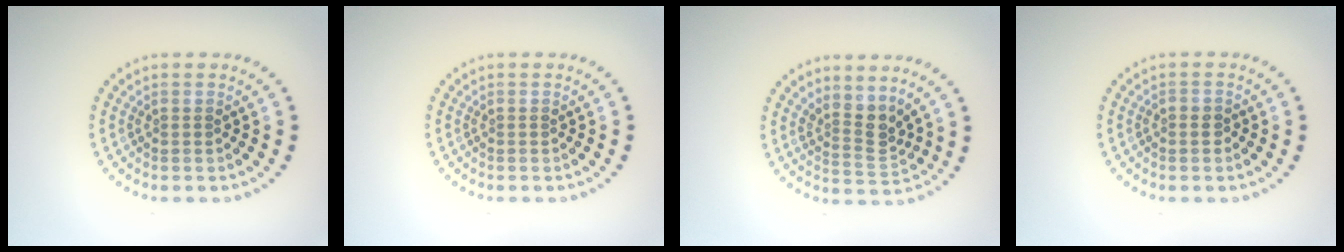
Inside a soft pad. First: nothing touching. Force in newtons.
{"total": 0.0}
{"total": 2.8, "press": 2.0, "slide": 2.0}
{"total": 0.6, "press": 0.6, "slide": 0.2}